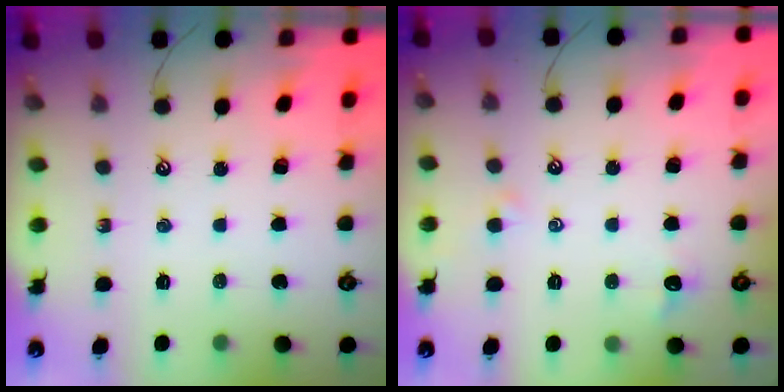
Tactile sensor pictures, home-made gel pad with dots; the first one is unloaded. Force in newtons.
{"total": 1.1, "press": 0.9, "slide": 0.7}